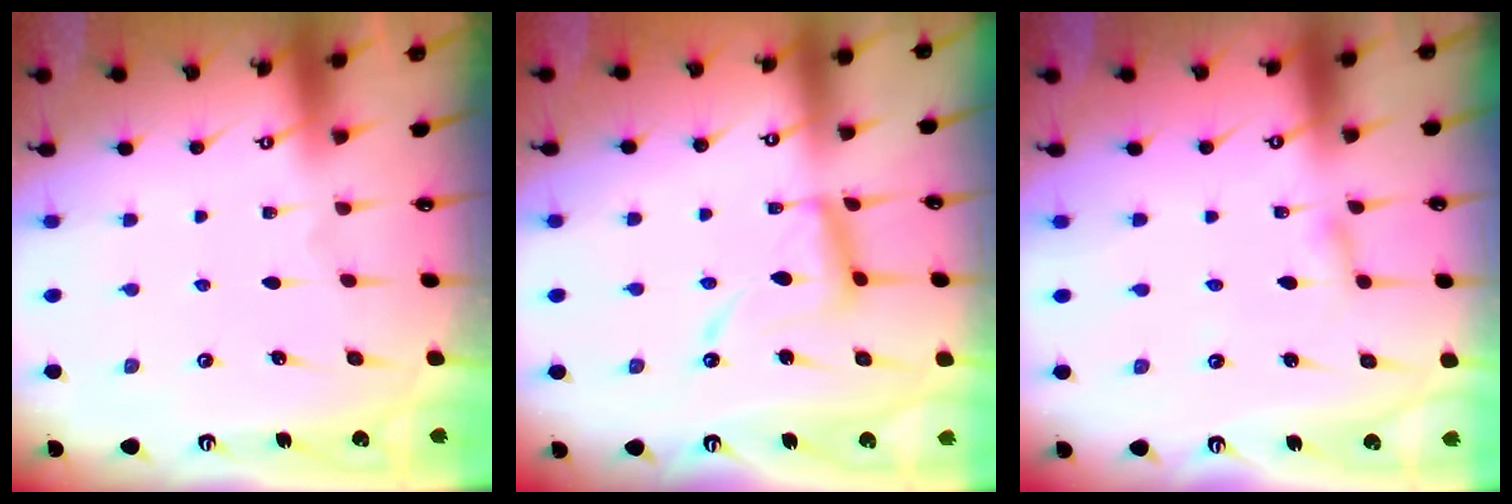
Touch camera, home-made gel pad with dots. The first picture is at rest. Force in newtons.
{"total": 13.5, "press": 13.5, "slide": 1.2}
{"total": 2.7, "press": 2.7, "slide": 0.2}